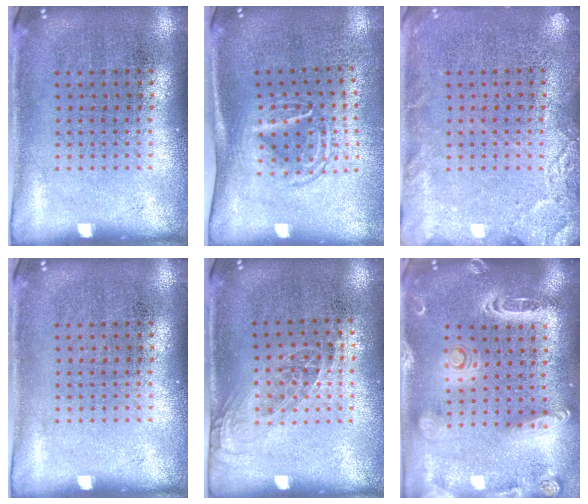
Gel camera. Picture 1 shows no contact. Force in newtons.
{"total": 1.6, "press": 1.2, "slide": 1.1}
{"total": 2.6, "press": 2.6, "slide": 0.4}
{"total": 0.0}
{"total": 1.1, "press": 0.9, "slide": 0.5}
{"total": 2.5, "press": 2.2, "slide": 1.1}